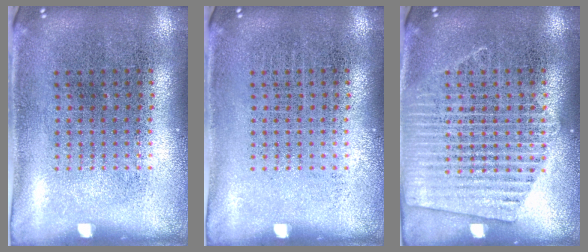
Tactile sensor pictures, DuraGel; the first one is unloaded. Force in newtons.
{"total": 0.0}
{"total": 2.6, "press": 2.6, "slide": 0.3}